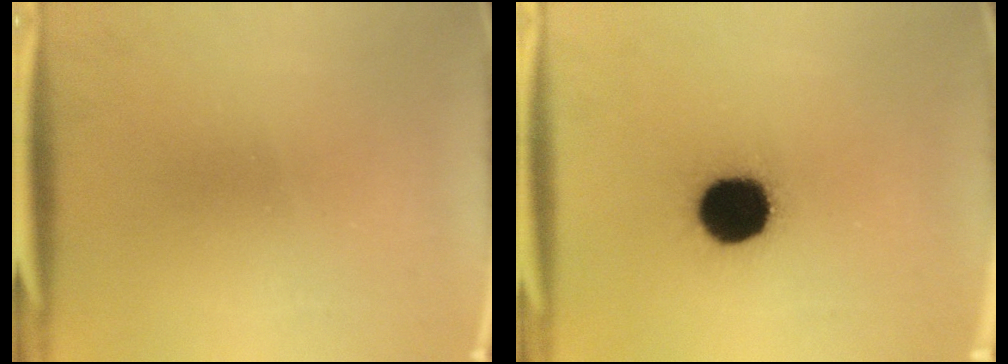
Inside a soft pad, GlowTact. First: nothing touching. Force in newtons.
{"total": 14.5}